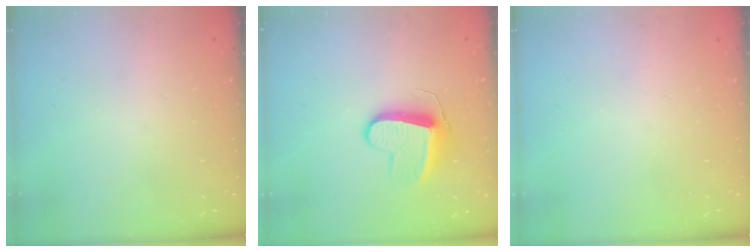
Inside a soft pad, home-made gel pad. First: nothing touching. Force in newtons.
{"total": 9.8, "press": 9.8, "slide": 0.3}
{"total": 0.0}